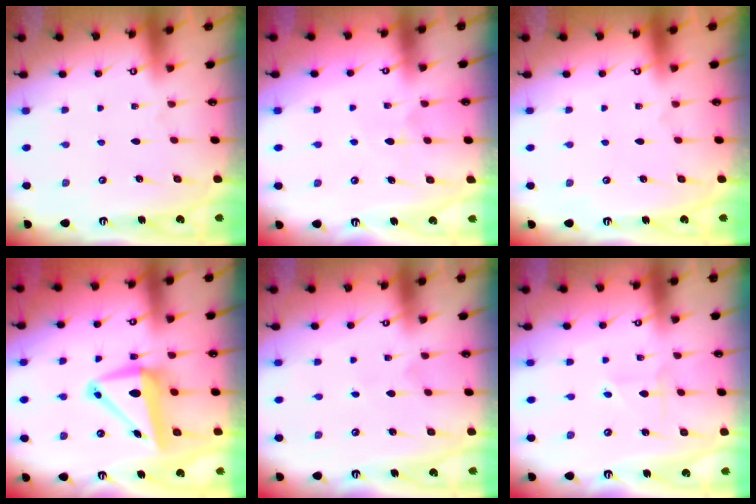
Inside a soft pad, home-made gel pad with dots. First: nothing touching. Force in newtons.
{"total": 4.7, "press": 4.6, "slide": 0.7}
{"total": 0.0}
{"total": 9.4, "press": 9.1, "slide": 2.4}
{"total": 2.7, "press": 2.7, "slide": 0.2}
{"total": 3.2, "press": 3.2, "slide": 0.3}